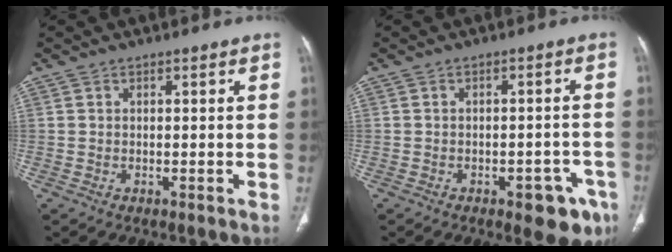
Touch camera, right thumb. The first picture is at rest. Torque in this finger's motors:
{"motor_torque": [1.29, 1.44, 0.33, -0.45, 0.19]}